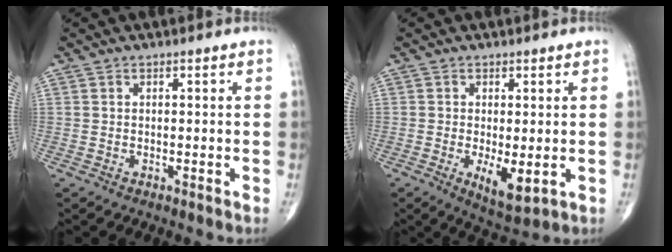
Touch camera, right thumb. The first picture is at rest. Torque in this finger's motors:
{"motor_torque": [0.39, 0.80, -0.01, -0.06, 0.16]}